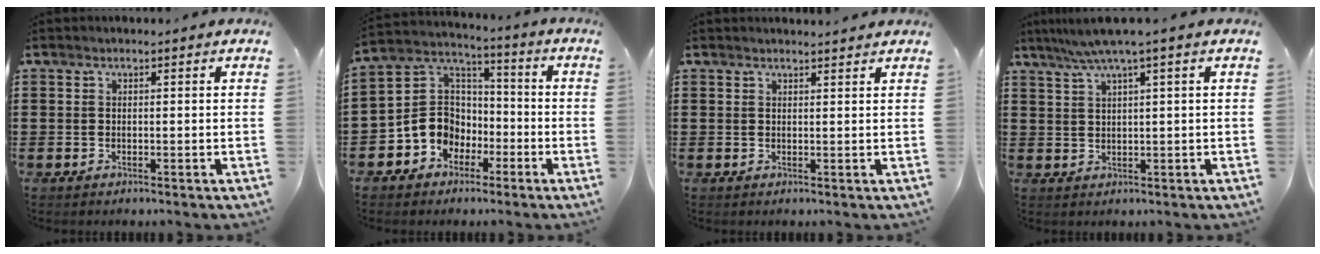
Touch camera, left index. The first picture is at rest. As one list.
[{"total": 7.9, "force": [-2.9, 7.2, 1.8], "torque": [-0.076, 0.010, -0.062]}, {"total": 1.2, "force": [1.2, 0.0, 0.1], "torque": [-0.006, -0.002, 0.023]}, {"total": 3.9, "force": [2.1, -0.4, 3.3], "torque": [-0.066, 0.000, 0.035]}]